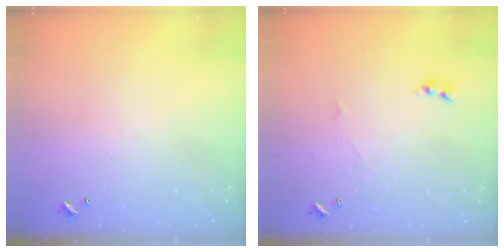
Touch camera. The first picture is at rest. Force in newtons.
{"total": 1.6, "press": 1.6, "slide": 0.2}